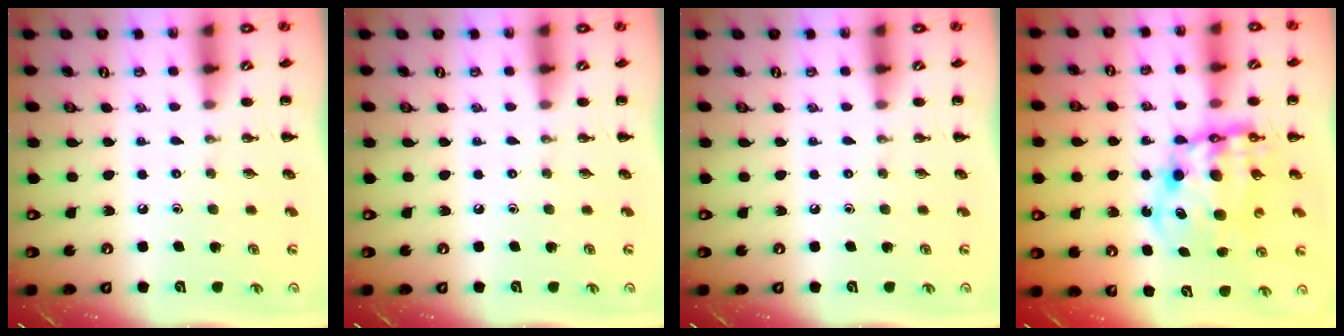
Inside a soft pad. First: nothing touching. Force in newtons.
{"total": 0.0}
{"total": 0.0}
{"total": 10.7, "press": 10.4, "slide": 2.5}